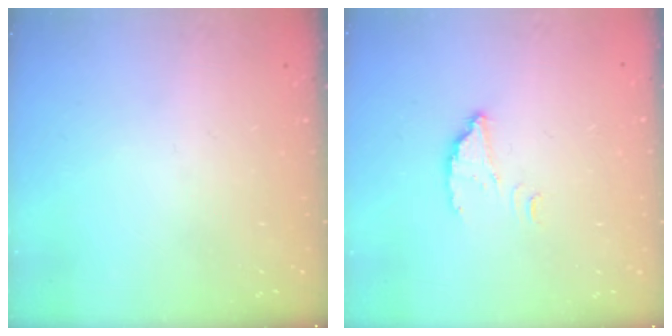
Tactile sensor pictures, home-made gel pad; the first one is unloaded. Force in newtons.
{"total": 2.5, "press": 2.5, "slide": 0.0}